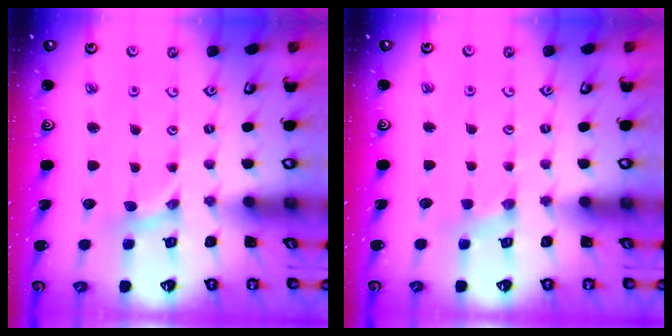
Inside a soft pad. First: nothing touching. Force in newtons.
{"total": 2.7, "press": 2.6, "slide": 0.4}